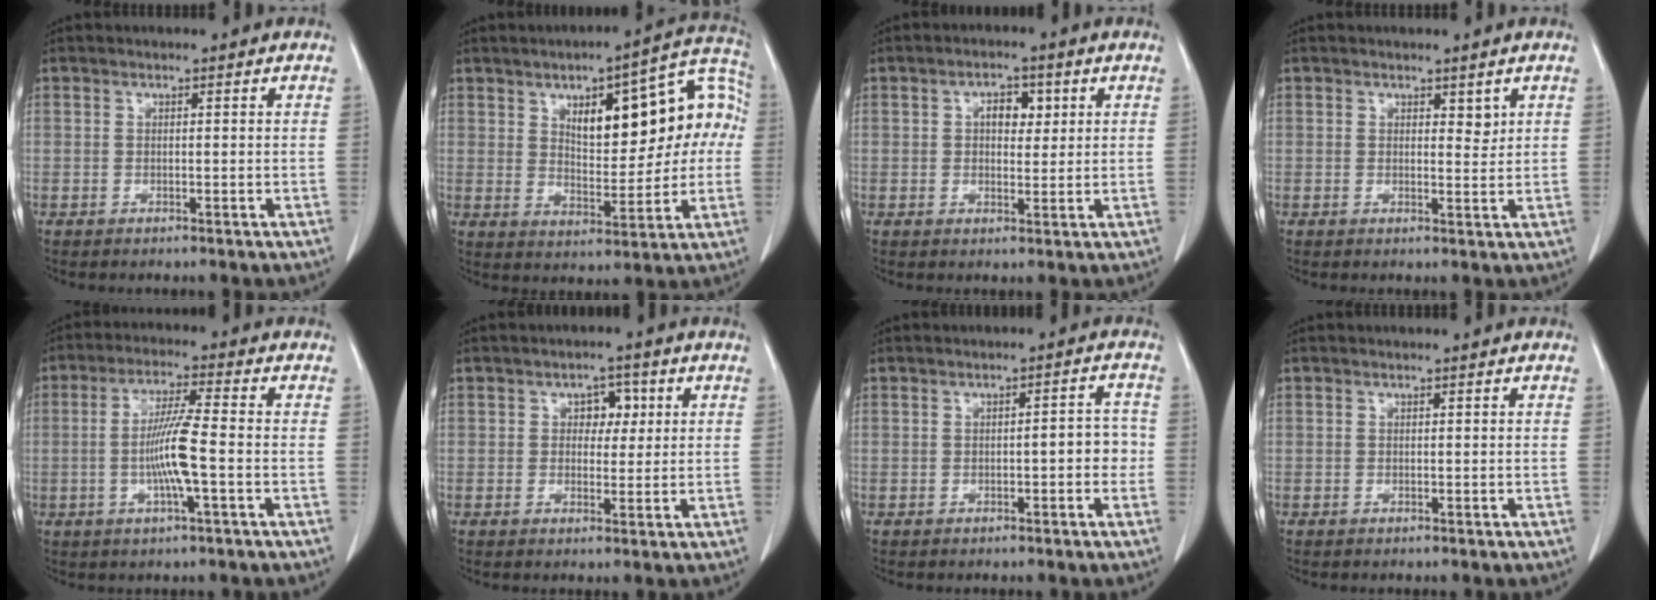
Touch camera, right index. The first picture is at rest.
{"total": 16.5, "force": [3.4, 6.8, 14.6], "torque": [-0.187, 0.041, 0.052]}
{"total": 4.0, "force": [1.2, 2.3, 3.0], "torque": [-0.047, 0.010, 0.019]}
{"total": 1.7, "force": [1.1, 0.9, 1.0], "torque": [-0.010, -0.009, 0.018]}
{"total": 8.0, "force": [-1.5, -0.1, 7.8], "torque": [-0.154, -0.002, -0.030]}
{"total": 3.6, "force": [1.0, 2.4, 2.4], "torque": [-0.029, 0.009, 0.014]}
{"total": 3.6, "force": [-0.8, 1.3, 3.3], "torque": [-0.038, 0.015, -0.008]}
{"total": 0.0}